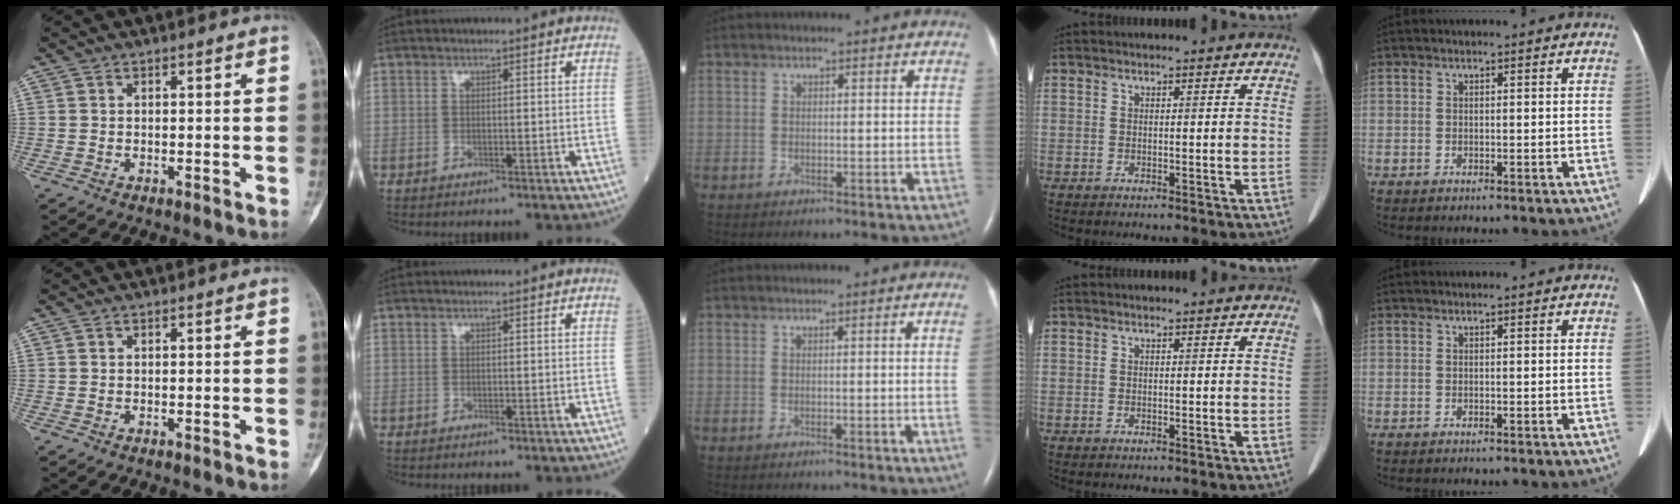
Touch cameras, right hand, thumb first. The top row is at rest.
{"middle": {"total": 1.9, "force": [-0.2, -0.9, 1.7], "torque": [-0.020, -0.001, -0.003]}}